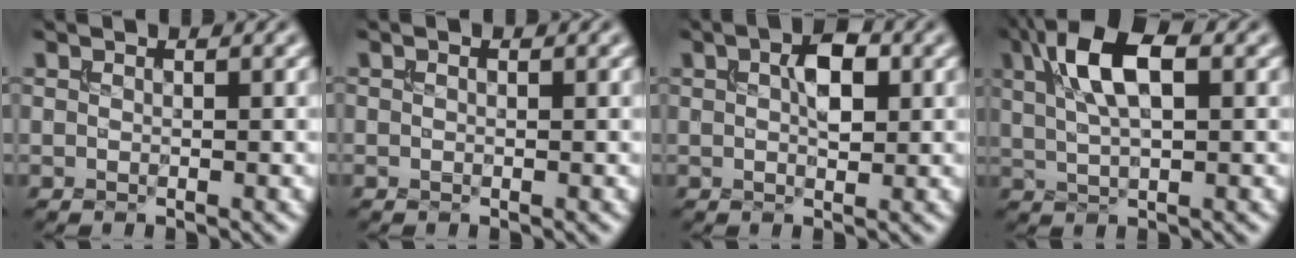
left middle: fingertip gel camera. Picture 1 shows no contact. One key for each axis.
{"total": 0.0}
{"total": 3.3, "fx": 0.6, "fy": 1.7, "fz": 2.7, "tx": -0.046, "ty": 0.007, "tz": 0.008}
{"total": 6.6, "fx": 2.2, "fy": 2.7, "fz": 5.6, "tx": -0.103, "ty": 0.014, "tz": 0.036}